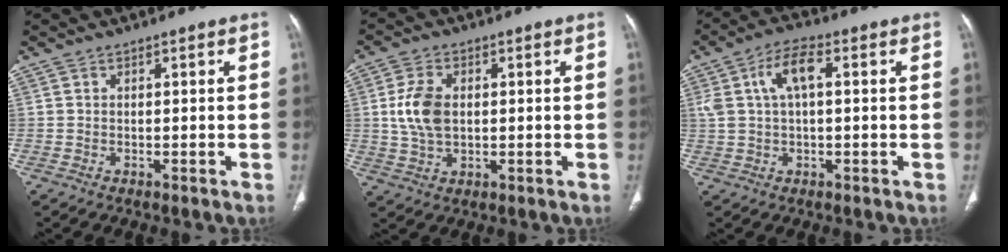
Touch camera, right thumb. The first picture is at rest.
{"total": 7.8, "force": [0.8, 4.9, 6.0], "torque": [-0.119, 0.001, 0.019]}
{"total": 7.2, "force": [1.6, 3.3, 6.2], "torque": [-0.128, 0.020, 0.030]}